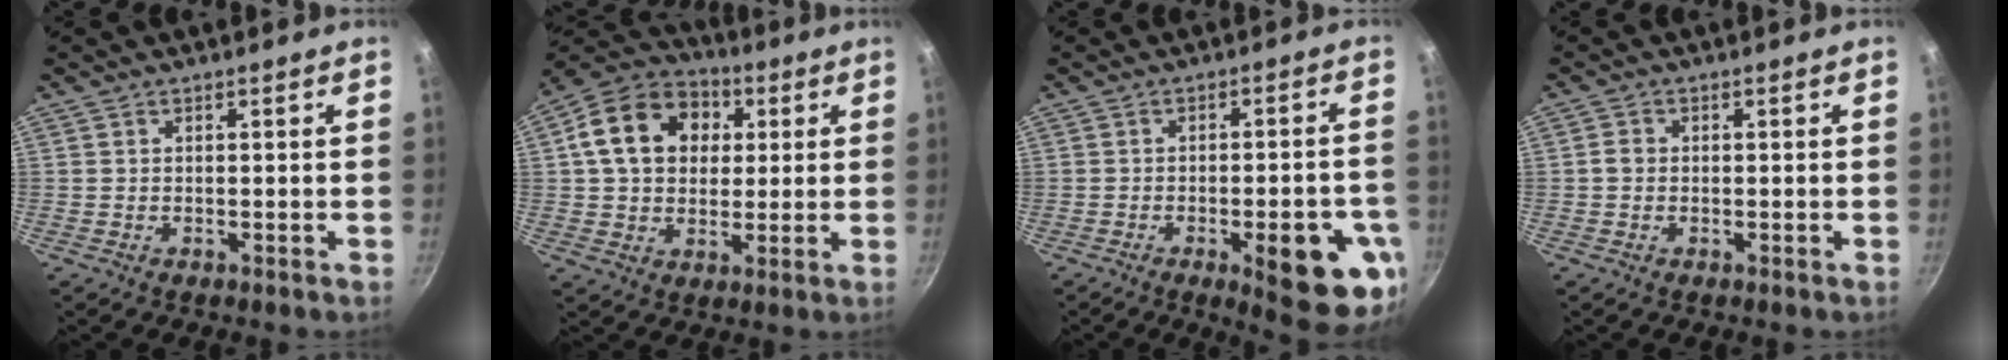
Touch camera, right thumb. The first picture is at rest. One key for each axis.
{"total": 16.7, "fx": 3.8, "fy": 13.0, "fz": 9.8, "tx": -0.148, "ty": 0.022, "tz": 0.050}
{"total": 15.1, "fx": -5.3, "fy": 4.6, "fz": 13.4, "tx": -0.140, "ty": 0.010, "tz": -0.063}
{"total": 1.7, "fx": -0.2, "fy": 1.5, "fz": 0.8, "tx": -0.012, "ty": 0.009, "tz": -0.006}